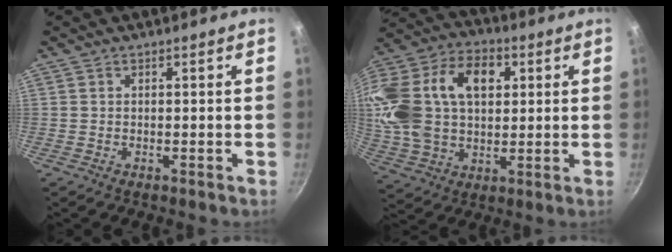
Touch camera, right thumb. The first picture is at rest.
{"total": 23.8, "force": [5.5, 15.9, 16.8], "torque": [-0.322, 0.018, 0.095]}